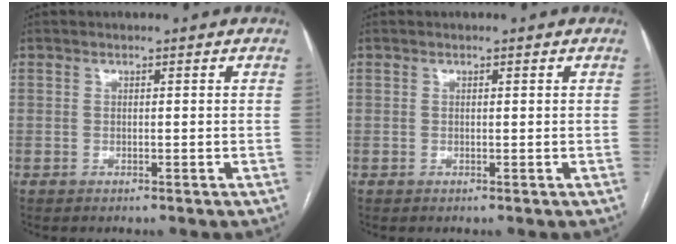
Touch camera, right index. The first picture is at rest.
{"total": 0.0}